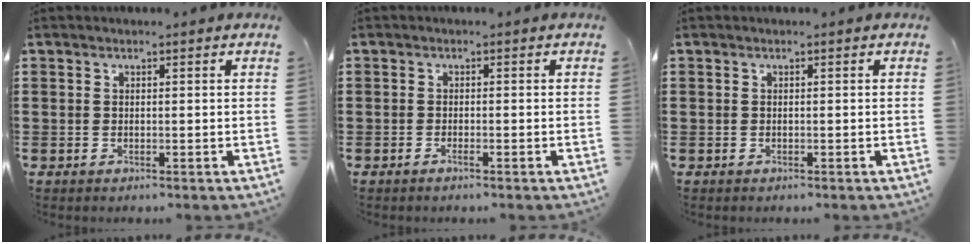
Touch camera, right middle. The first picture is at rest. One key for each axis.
{"total": 0.9, "fx": -0.6, "fy": 0.1, "fz": 0.7, "tx": -0.013, "ty": -0.004, "tz": -0.011}
{"total": 0.0}